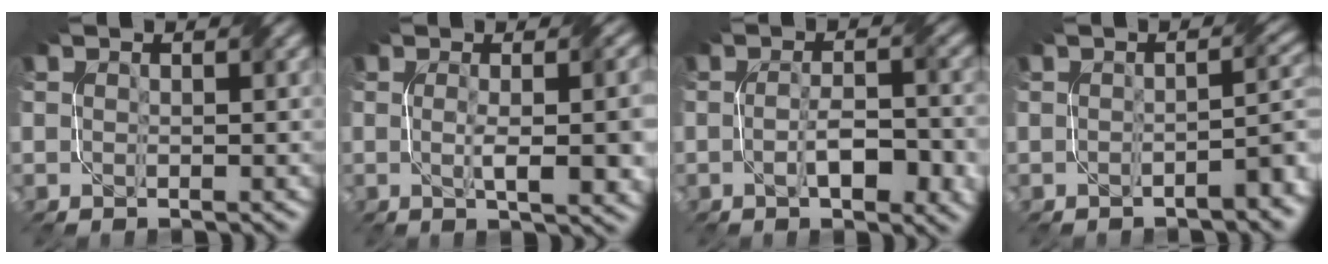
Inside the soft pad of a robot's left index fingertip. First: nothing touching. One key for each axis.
{"total": 6.3, "fx": -0.5, "fy": 1.7, "fz": 6.0, "tx": -0.068, "ty": 0.004, "tz": -0.005}
{"total": 4.9, "fx": -1.5, "fy": 1.6, "fz": 4.4, "tx": -0.078, "ty": -0.001, "tz": -0.022}
{"total": 3.2, "fx": -1.7, "fy": 0.7, "fz": 2.6, "tx": -0.035, "ty": 0.008, "tz": -0.031}